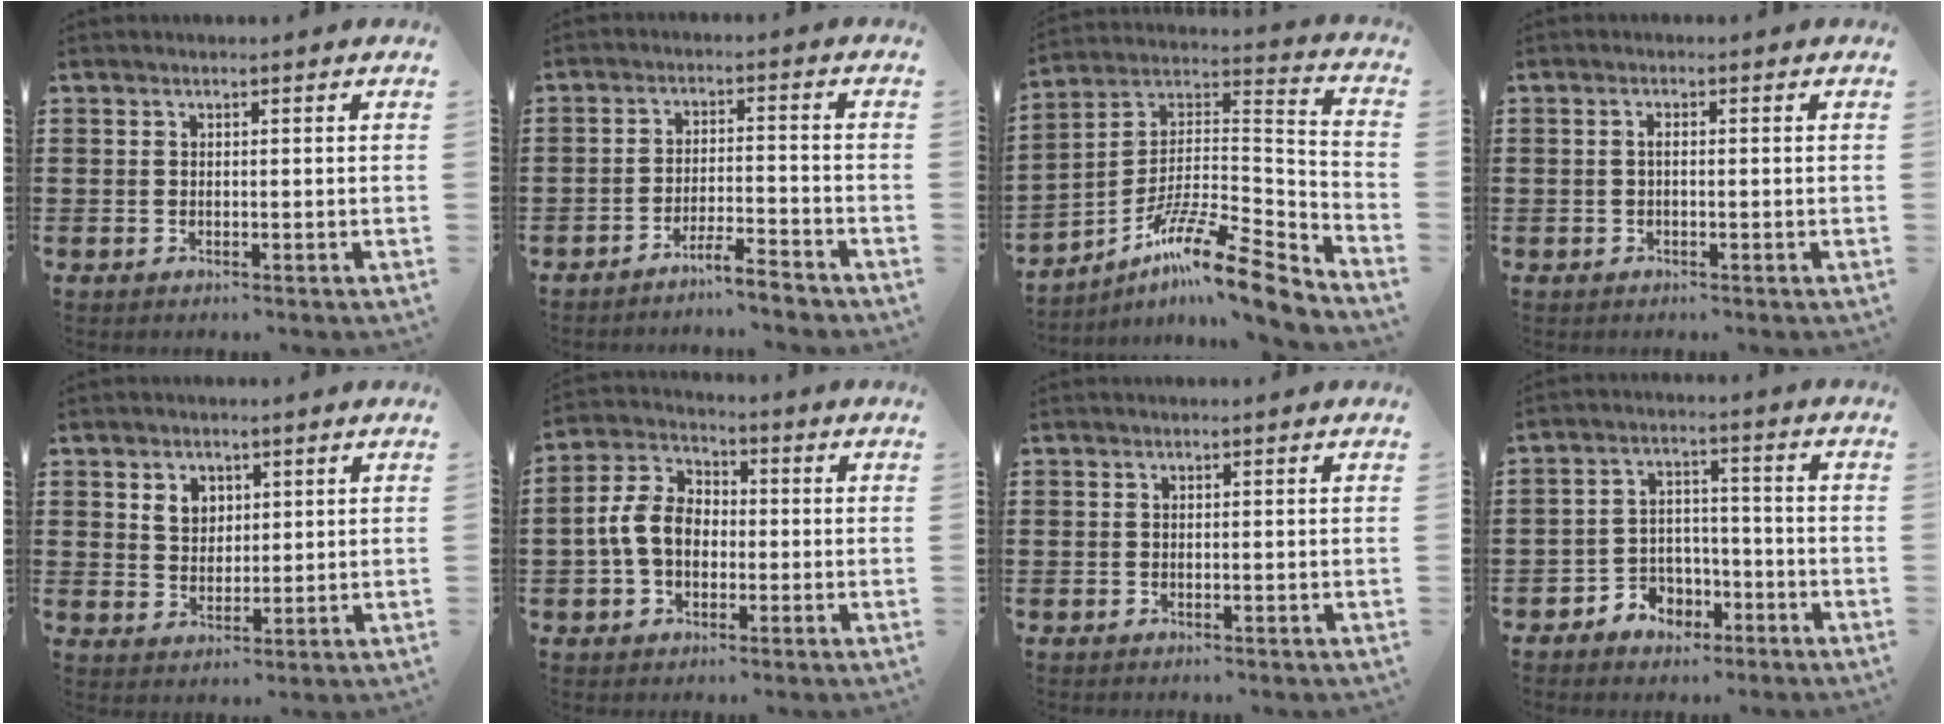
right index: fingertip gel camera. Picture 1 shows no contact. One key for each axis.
{"total": 4.5, "fx": -4.3, "fy": -0.4, "fz": 1.2, "tx": -0.022, "ty": -0.002, "tz": -0.086}
{"total": 12.3, "fx": -9.5, "fy": 1.3, "fz": 7.8, "tx": -0.133, "ty": 0.013, "tz": -0.182}
{"total": 1.0, "fx": -0.2, "fy": 0.3, "fz": 0.9, "tx": -0.018, "ty": -0.002, "tz": -0.004}
{"total": 3.6, "fx": 1.8, "fy": 2.8, "fz": 1.3, "tx": -0.035, "ty": 0.011, "tz": 0.032}
{"total": 7.6, "fx": -1.0, "fy": 5.5, "fz": 5.2, "tx": -0.128, "ty": 0.007, "tz": -0.023}
{"total": 0.0}
{"total": 4.2, "fx": -2.7, "fy": 3.2, "fz": 0.8, "tx": -0.024, "ty": 0.012, "tz": -0.054}